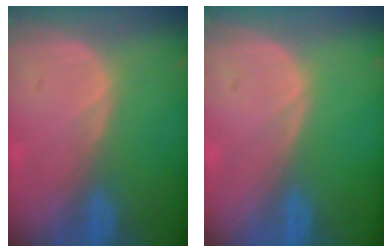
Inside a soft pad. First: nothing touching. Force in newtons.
{"total": 0.0}